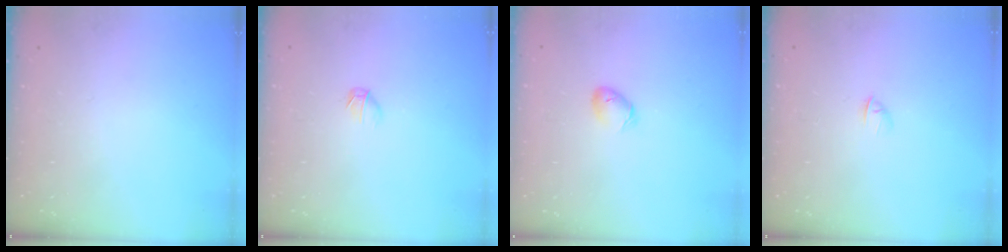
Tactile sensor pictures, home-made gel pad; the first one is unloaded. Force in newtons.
{"total": 3.4, "press": 3.3, "slide": 1.0}
{"total": 5.5, "press": 5.4, "slide": 1.0}
{"total": 2.8, "press": 2.7, "slide": 0.7}